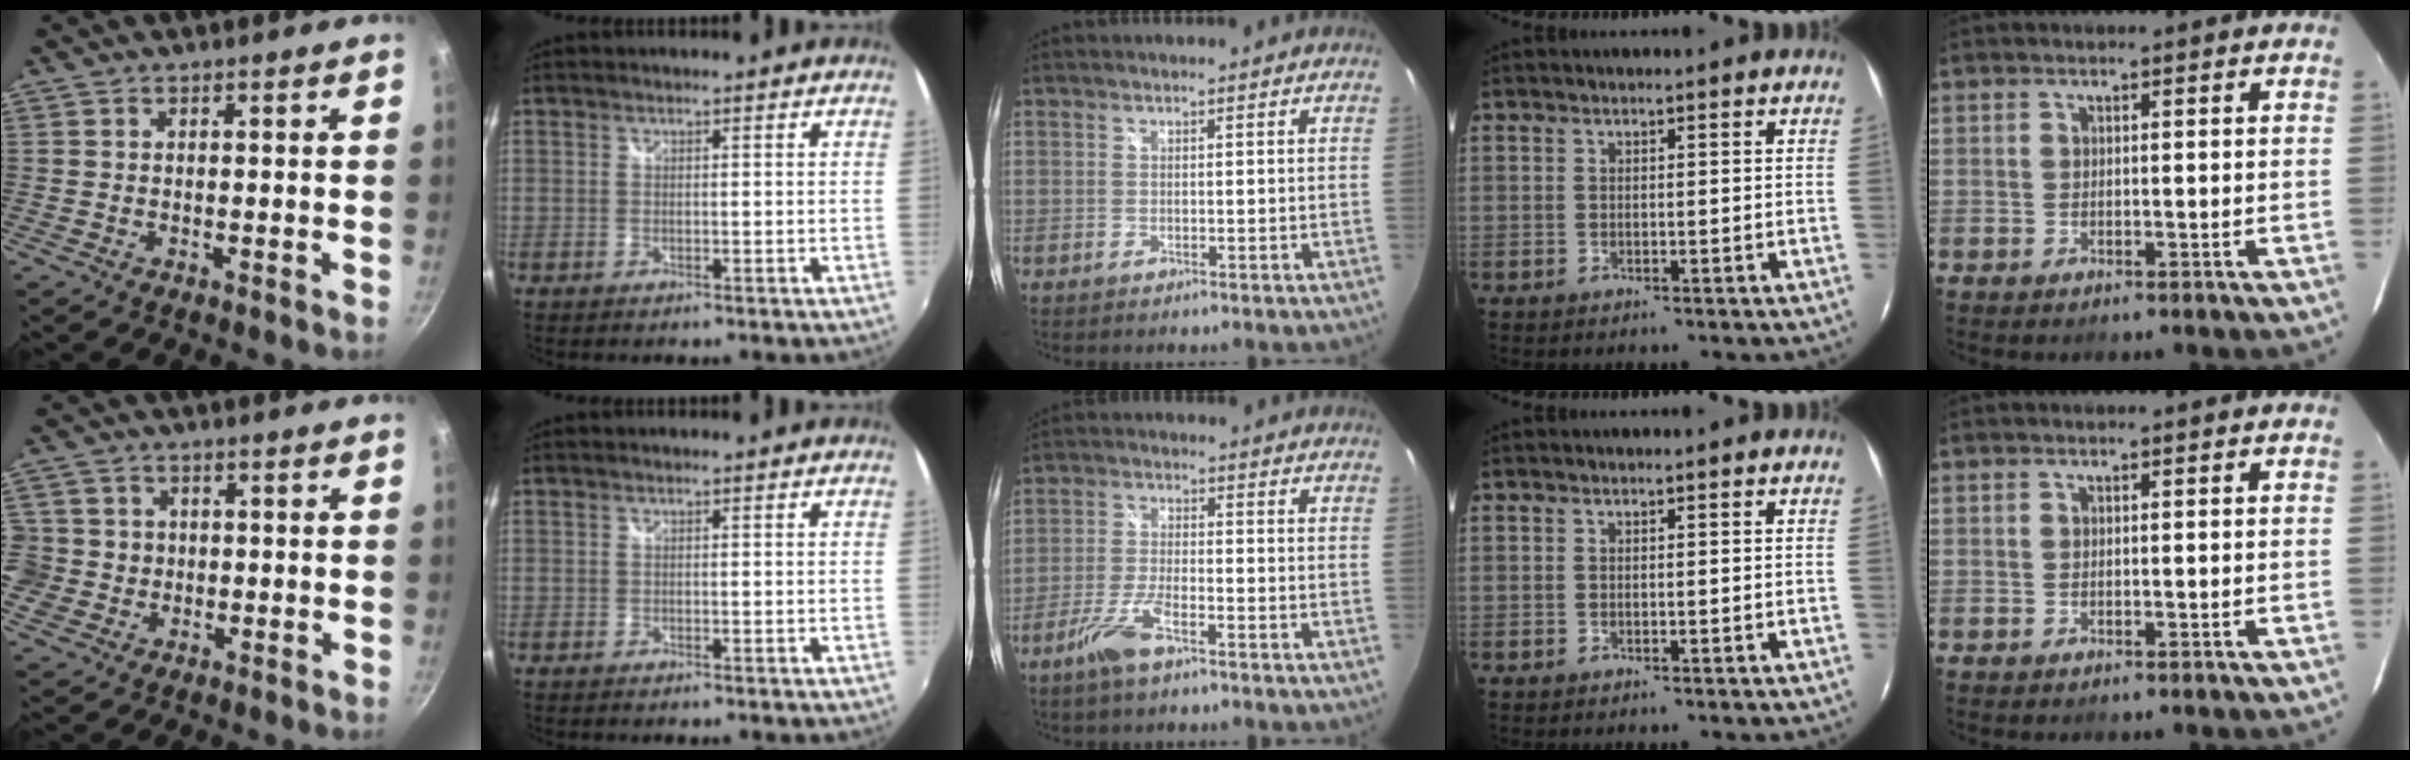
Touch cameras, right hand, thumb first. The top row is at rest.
{"thumb": {"total": 6.4, "force": [-0.3, 6.3, 1.3], "torque": [-0.004, 0.012, -0.008]}, "middle": {"total": 6.9, "force": [-4.7, 1.6, 4.7], "torque": [-0.112, -0.006, -0.092]}}